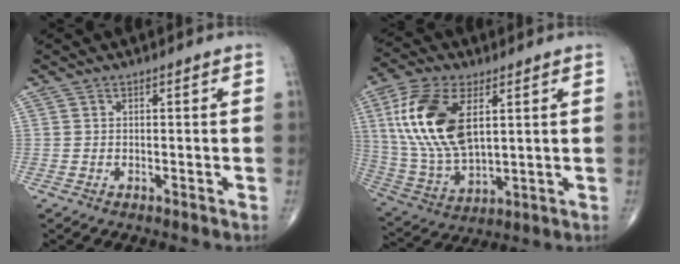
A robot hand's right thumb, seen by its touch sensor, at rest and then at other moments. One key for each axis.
{"total": 18.3, "fx": 5.2, "fy": 9.5, "fz": 14.7, "tx": -0.297, "ty": -0.014, "tz": 0.103}